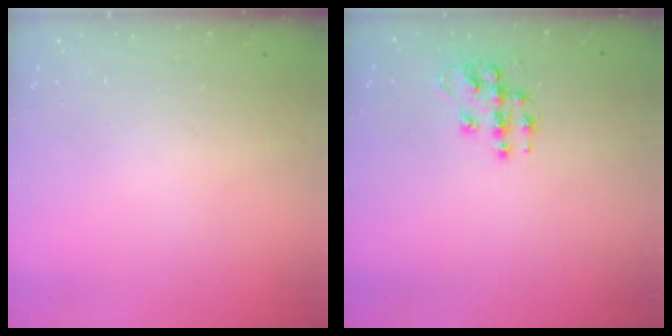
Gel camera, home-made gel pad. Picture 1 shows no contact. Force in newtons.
{"total": 10.8, "press": 10.8, "slide": 0.6}